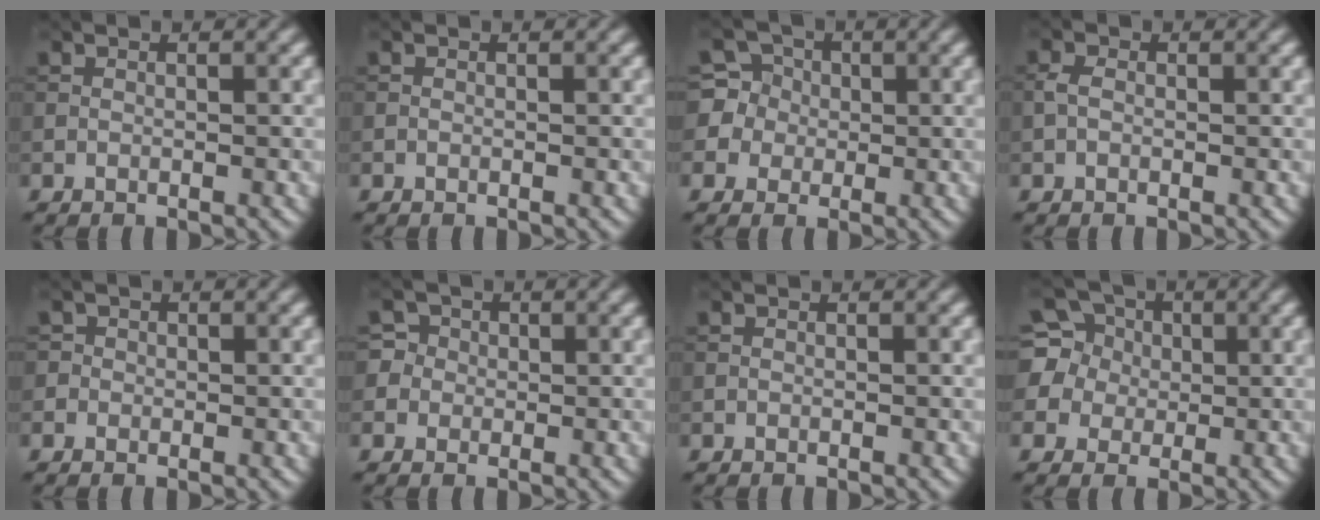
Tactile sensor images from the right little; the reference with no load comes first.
{"total": 0.0}
{"total": 5.0, "force": [-0.5, 4.9, -0.1], "torque": [0.010, 0.020, -0.045]}
{"total": 0.8, "force": [-0.3, 0.6, 0.5], "torque": [-0.012, 0.004, -0.010]}
{"total": 0.8, "force": [-0.1, 0.8, -0.1], "torque": [0.006, -0.003, -0.007]}
{"total": 2.1, "force": [-0.1, 2.1, -0.1], "torque": [0.031, 0.011, -0.027]}
{"total": 0.0}
{"total": 5.6, "force": [0.5, 5.4, 1.0], "torque": [-0.029, 0.027, -0.033]}